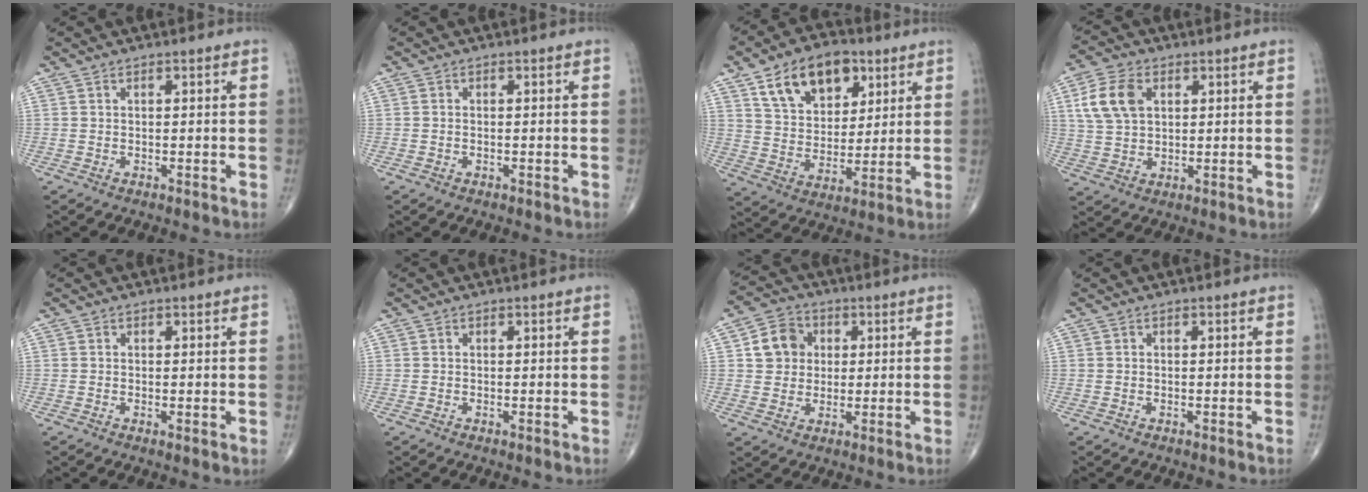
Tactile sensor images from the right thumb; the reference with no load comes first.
{"total": 0.0}
{"total": 15.3, "force": [7.6, 9.6, 9.1], "torque": [-0.113, -0.026, 0.137]}
{"total": 9.2, "force": [3.0, 6.0, 6.3], "torque": [-0.120, -0.001, 0.061]}
{"total": 0.7, "force": [0.1, 0.3, 0.6], "torque": [-0.014, -0.004, 0.000]}
{"total": 0.0}
{"total": 7.6, "force": [1.5, 6.7, 3.2], "torque": [-0.030, 0.003, 0.021]}
{"total": 0.0}